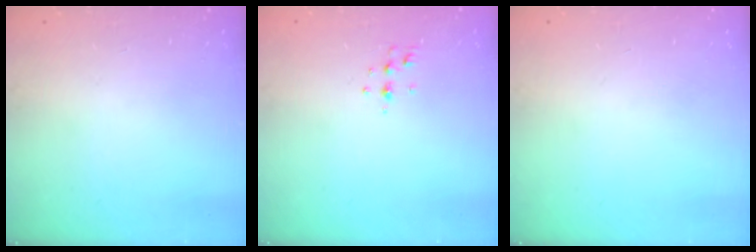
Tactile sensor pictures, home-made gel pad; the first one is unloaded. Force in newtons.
{"total": 4.1, "press": 3.7, "slide": 1.8}
{"total": 0.0}